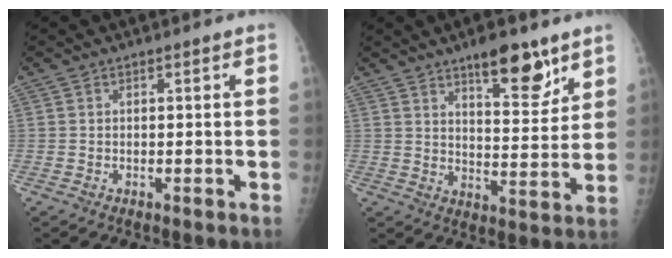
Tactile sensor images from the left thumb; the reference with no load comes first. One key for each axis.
{"total": 11.4, "fx": 7.6, "fy": 4.0, "fz": 7.4, "tx": -0.080, "ty": -0.050, "tz": 0.118}